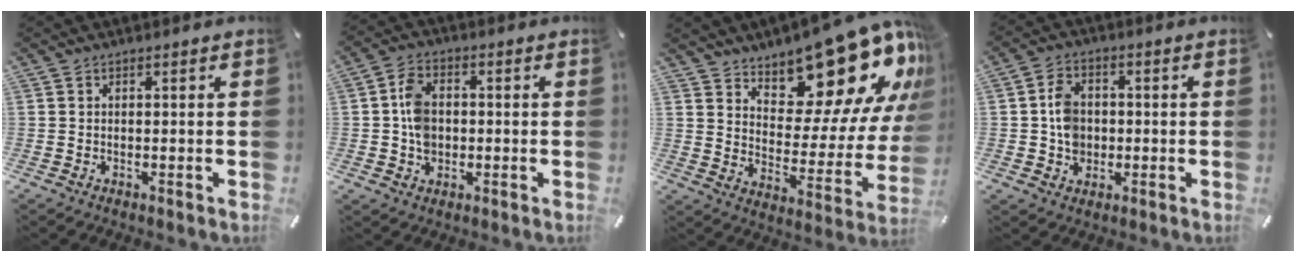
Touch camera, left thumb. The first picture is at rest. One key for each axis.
{"total": 6.9, "fx": -0.2, "fy": 5.3, "fz": 4.4, "tx": -0.087, "ty": 0.008, "tz": -0.003}
{"total": 20.8, "fx": 15.9, "fy": 9.7, "fz": 9.4, "tx": -0.101, "ty": -0.138, "tz": 0.264}
{"total": 6.6, "fx": -0.4, "fy": 5.5, "fz": 3.5, "tx": -0.058, "ty": 0.007, "tz": -0.008}